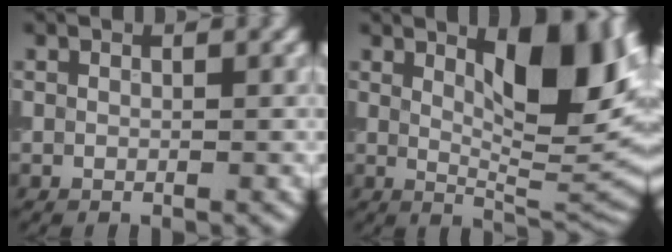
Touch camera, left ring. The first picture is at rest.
{"total": 9.9, "force": [3.4, 3.2, 8.7], "torque": [-0.117, -0.003, 0.056]}